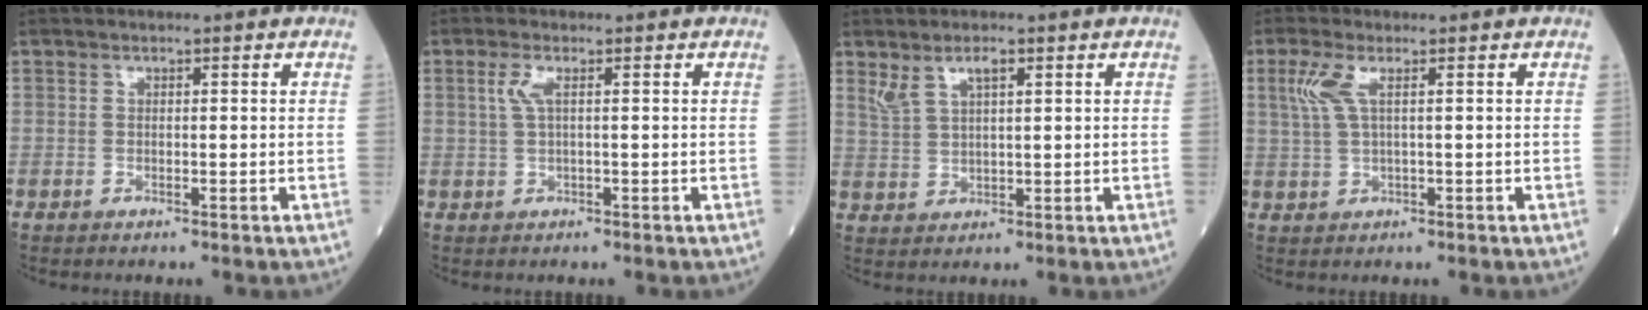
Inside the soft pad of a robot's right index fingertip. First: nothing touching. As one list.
[{"total": 1.9, "force": [0.6, 0.2, 1.8], "torque": [-0.049, 0.007, 0.013]}, {"total": 3.7, "force": [2.4, 1.1, 2.7], "torque": [-0.061, 0.008, 0.054]}, {"total": 3.5, "force": [1.3, 0.6, 3.1], "torque": [-0.086, 0.014, 0.031]}]